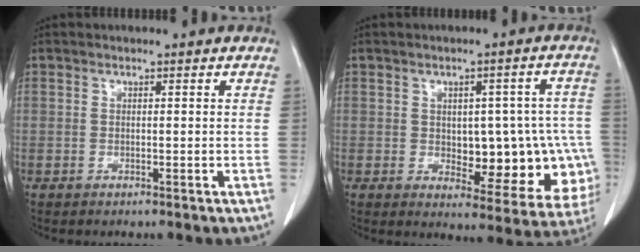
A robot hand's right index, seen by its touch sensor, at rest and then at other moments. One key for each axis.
{"total": 14.5, "fx": -1.9, "fy": 7.1, "fz": 12.5, "tx": -0.121, "ty": 0.022, "tz": -0.003}